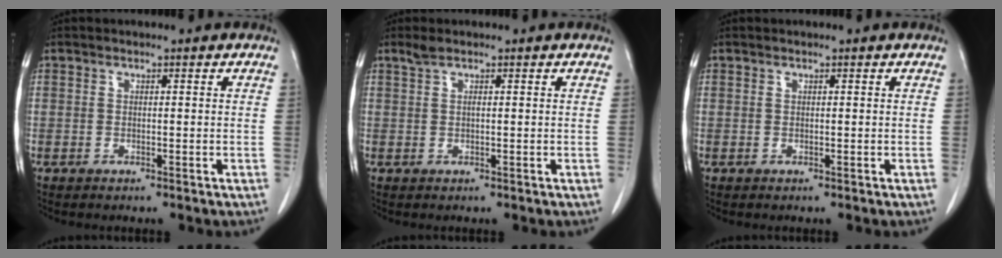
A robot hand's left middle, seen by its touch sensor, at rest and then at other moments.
{"total": 1.3, "force": [0.9, 0.2, 0.9], "torque": [-0.029, 0.012, 0.020]}
{"total": 0.0}